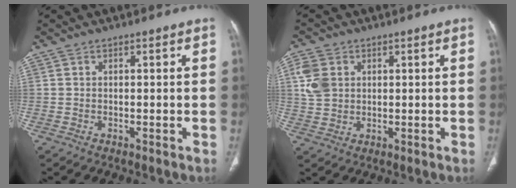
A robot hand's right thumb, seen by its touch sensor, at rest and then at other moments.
{"total": 6.6, "force": [1.7, 5.2, 3.7], "torque": [-0.068, -0.002, 0.035]}